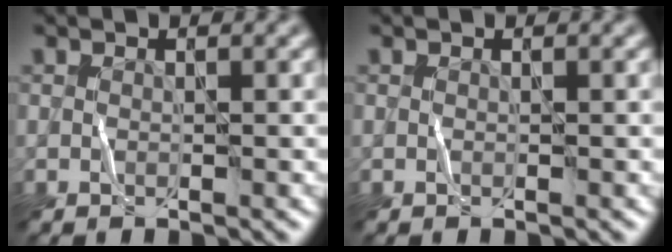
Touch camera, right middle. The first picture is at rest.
{"total": 0.0}